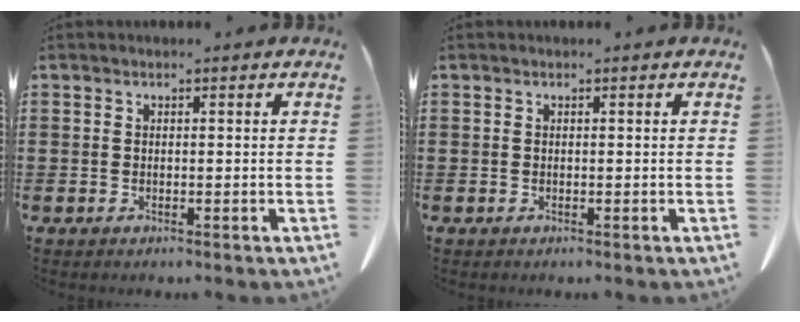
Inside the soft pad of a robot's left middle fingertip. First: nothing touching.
{"total": 0.0}